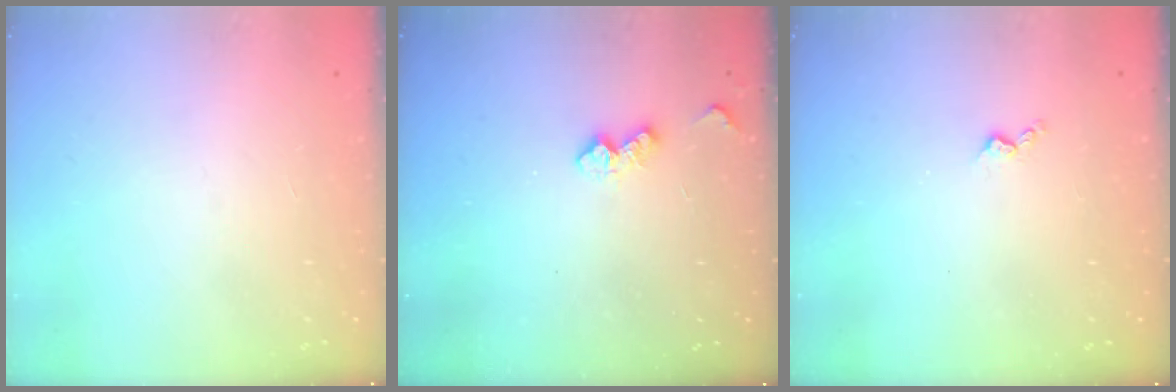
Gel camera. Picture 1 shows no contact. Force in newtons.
{"total": 5.4, "press": 5.4, "slide": 0.8}
{"total": 3.4, "press": 3.4, "slide": 0.6}